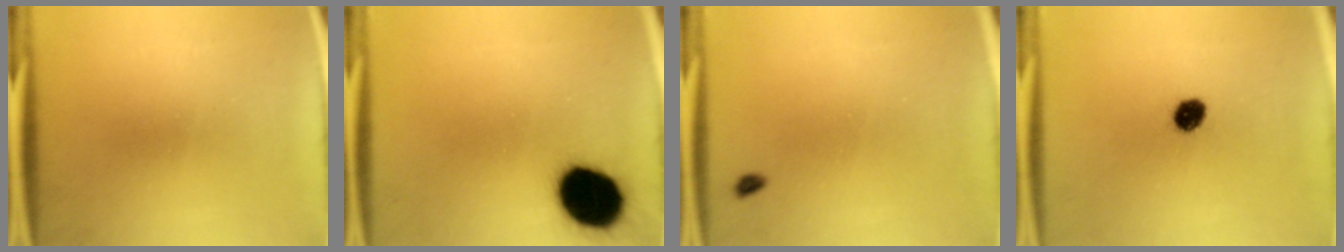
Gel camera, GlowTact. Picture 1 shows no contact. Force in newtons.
{"total": 16.6}
{"total": 1.1}
{"total": 4.8}